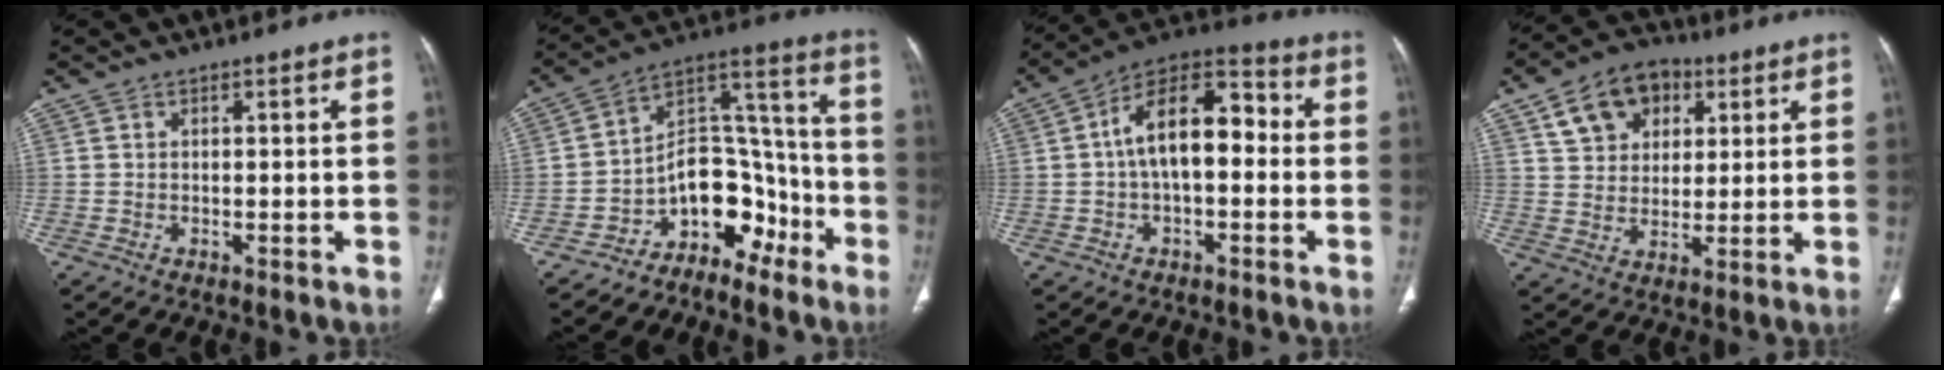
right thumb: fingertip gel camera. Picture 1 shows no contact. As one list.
[{"total": 12.5, "force": [-7.5, 8.1, 5.8], "torque": [-0.035, 0.122, -0.132]}, {"total": 14.1, "force": [0.2, 7.6, 11.9], "torque": [-0.173, 0.047, -0.012]}, {"total": 12.0, "force": [5.4, 8.9, 6.1], "torque": [-0.072, -0.005, 0.090]}]